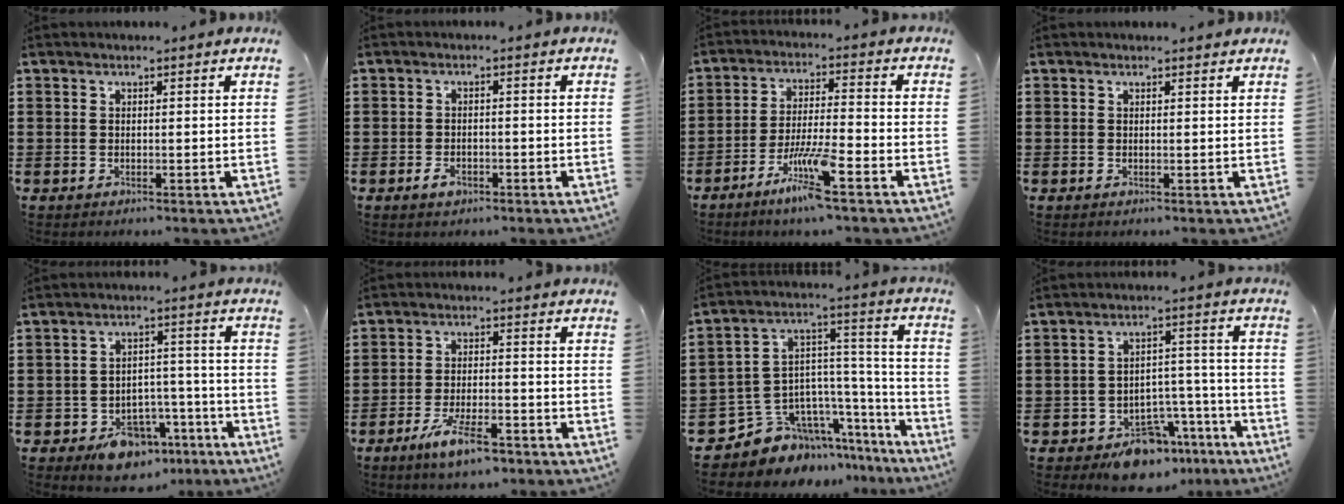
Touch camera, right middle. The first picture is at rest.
{"total": 2.0, "force": [-1.2, 1.1, 1.2], "torque": [-0.024, 0.000, -0.022]}
{"total": 7.6, "force": [-5.0, 0.5, 5.7], "torque": [-0.116, -0.008, -0.095]}
{"total": 0.0}
{"total": 8.1, "force": [-6.2, 4.3, 3.1], "torque": [-0.046, 0.039, -0.109]}
{"total": 6.9, "force": [-4.7, 1.8, 4.8], "torque": [-0.101, -0.003, -0.087]}
{"total": 8.1, "force": [-6.1, 5.2, 1.0], "torque": [-0.047, -0.012, -0.112]}
{"total": 8.2, "force": [-7.0, 3.5, 2.5], "torque": [-0.031, 0.036, -0.123]}